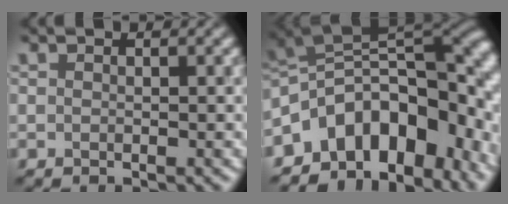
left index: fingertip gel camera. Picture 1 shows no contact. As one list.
[{"total": 11.5, "force": [-6.4, 6.6, 7.0], "torque": [-0.131, -0.003, -0.074]}]